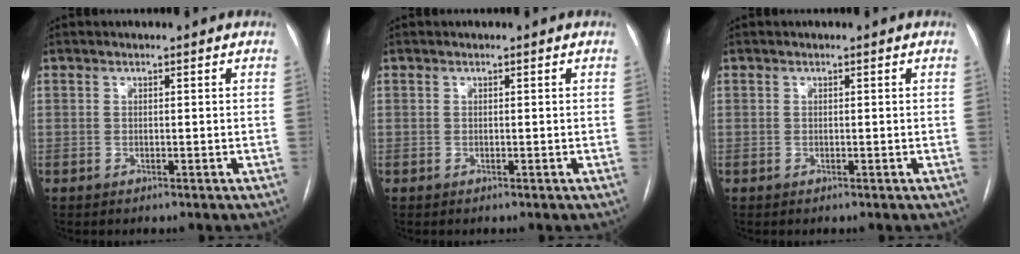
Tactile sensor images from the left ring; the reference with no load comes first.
{"total": 0.0}
{"total": 0.0}